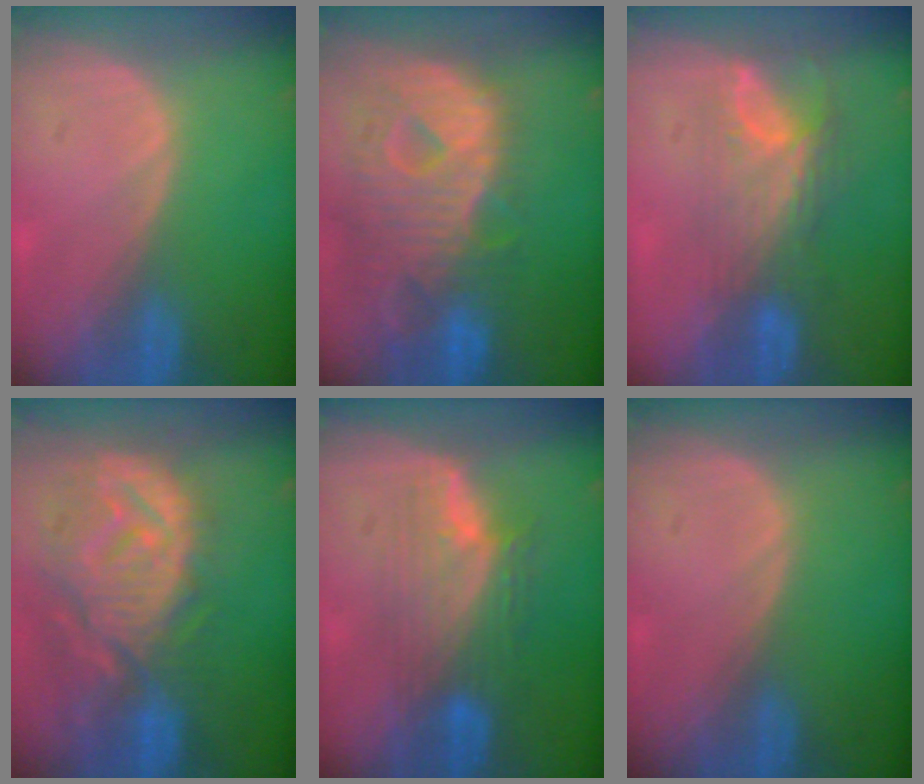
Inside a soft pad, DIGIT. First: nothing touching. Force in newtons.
{"total": 12.8, "press": 11.0, "slide": 6.6}
{"total": 8.0, "press": 6.6, "slide": 4.5}
{"total": 12.6, "press": 11.1, "slide": 5.8}
{"total": 7.6, "press": 7.3, "slide": 2.0}
{"total": 0.0}